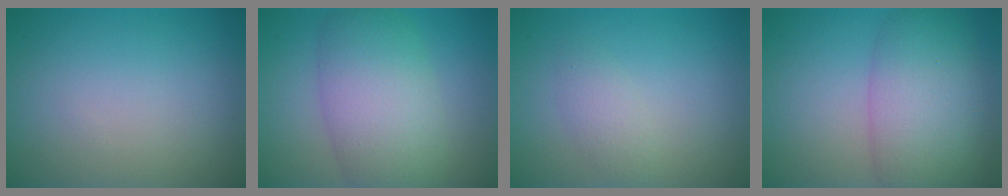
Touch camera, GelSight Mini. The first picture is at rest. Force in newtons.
{"total": 7.8, "press": 7.8, "slide": 0.3}
{"total": 1.7, "press": 1.7, "slide": 0.1}
{"total": 7.6, "press": 7.6, "slide": 0.2}